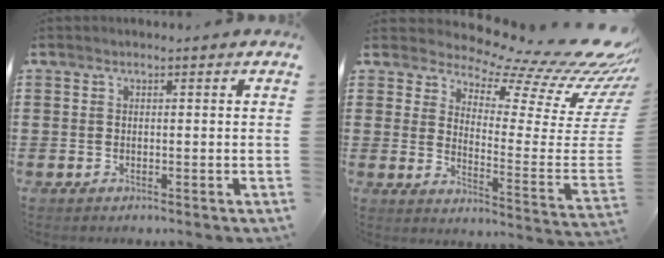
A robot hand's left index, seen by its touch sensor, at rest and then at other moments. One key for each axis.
{"total": 10.6, "fx": 8.2, "fy": 2.3, "fz": 6.3, "tx": -0.105, "ty": -0.081, "tz": 0.131}